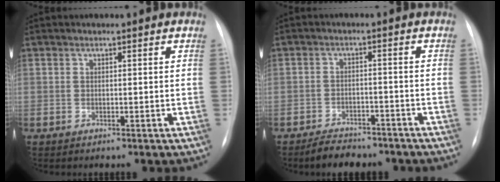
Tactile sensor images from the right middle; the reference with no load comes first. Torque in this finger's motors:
{"motor_torque": [0.55, -0.63, -0.04, -0.01]}